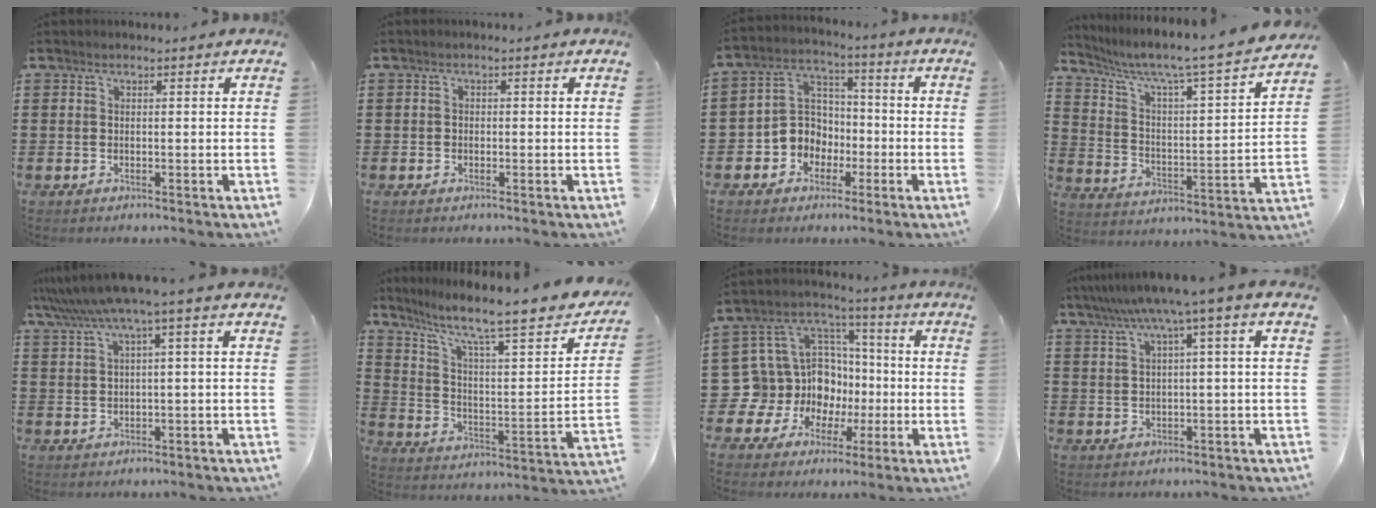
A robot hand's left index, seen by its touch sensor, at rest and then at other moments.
{"total": 0.7, "force": [-0.3, 0.5, 0.2], "torque": [-0.006, 0.000, -0.007]}
{"total": 6.8, "force": [-2.0, 6.4, 1.4], "torque": [-0.068, 0.004, -0.045]}
{"total": 4.7, "force": [3.9, 0.2, 2.7], "torque": [-0.074, -0.043, 0.054]}
{"total": 5.3, "force": [1.9, -0.4, 4.9], "torque": [-0.105, -0.017, 0.029]}
{"total": 9.0, "force": [6.6, 1.3, 5.9], "torque": [-0.127, -0.050, 0.098]}
{"total": 13.4, "force": [-2.6, 12.7, 3.4], "torque": [-0.117, -0.020, -0.020]}
{"total": 5.7, "force": [2.1, -0.7, 5.2], "torque": [-0.103, -0.013, 0.031]}